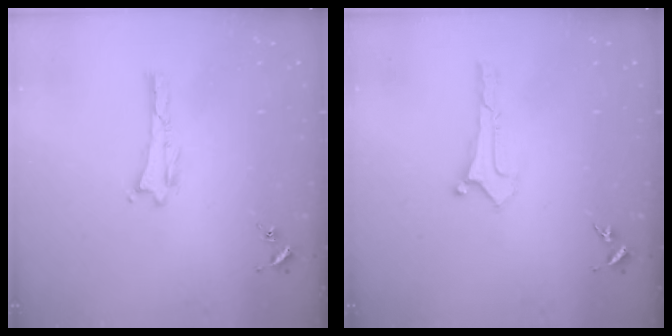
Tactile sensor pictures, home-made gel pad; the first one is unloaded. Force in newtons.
{"total": 0.0}